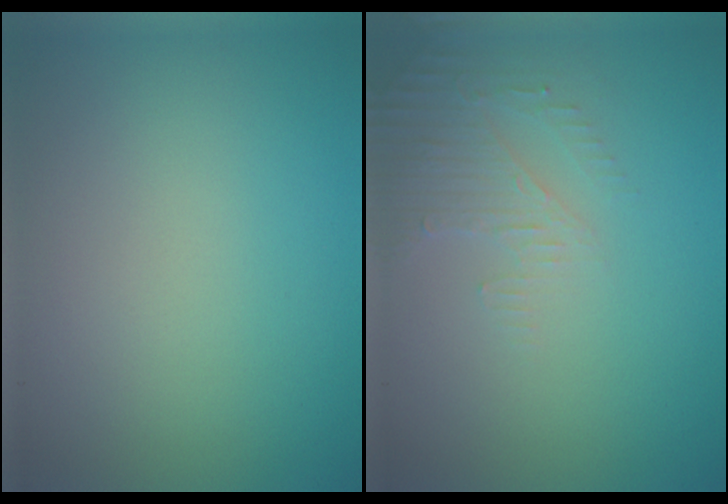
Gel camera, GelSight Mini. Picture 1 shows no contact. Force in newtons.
{"total": 2.6, "press": 2.5, "slide": 0.7}